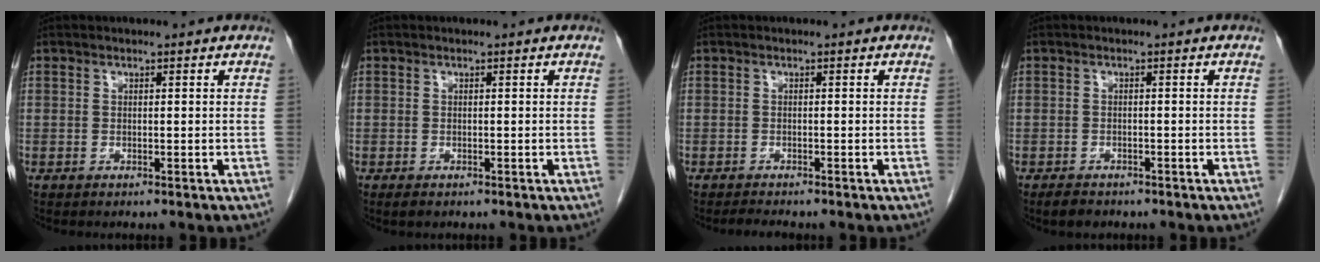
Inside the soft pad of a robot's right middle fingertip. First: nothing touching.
{"total": 1.1, "force": [-0.7, 0.6, 0.6], "torque": [-0.013, 0.000, -0.006]}
{"total": 1.4, "force": [-1.4, 0.1, 0.4], "torque": [-0.013, -0.006, -0.021]}
{"total": 2.3, "force": [-1.8, 1.2, 0.8], "torque": [-0.019, -0.001, -0.024]}